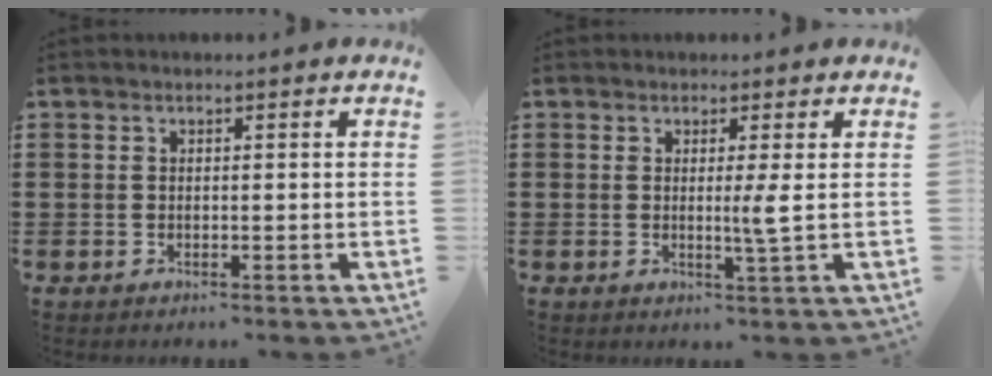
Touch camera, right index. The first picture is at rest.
{"total": 2.9, "force": [0.3, -0.7, 2.8], "torque": [-0.045, -0.013, 0.000]}